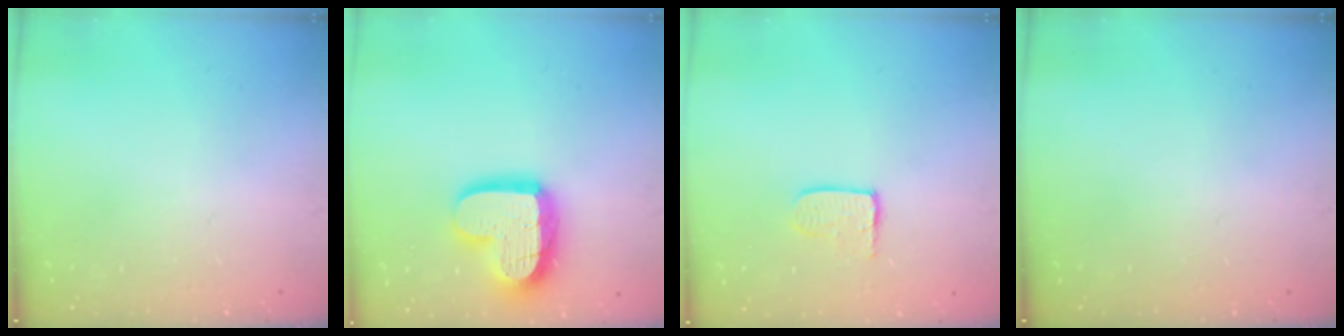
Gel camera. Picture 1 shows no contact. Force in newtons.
{"total": 18.3, "press": 18.2, "slide": 1.9}
{"total": 5.0, "press": 5.0, "slide": 0.4}
{"total": 0.0}